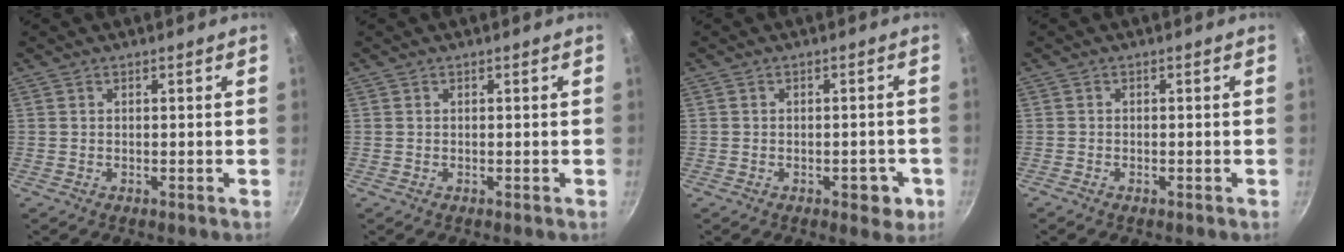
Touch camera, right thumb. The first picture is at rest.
{"total": 0.0}
{"total": 4.7, "force": [-1.8, 2.7, 3.4], "torque": [-0.016, 0.015, -0.016]}
{"total": 0.7, "force": [-0.5, 0.3, 0.3], "torque": [-0.014, 0.003, -0.013]}